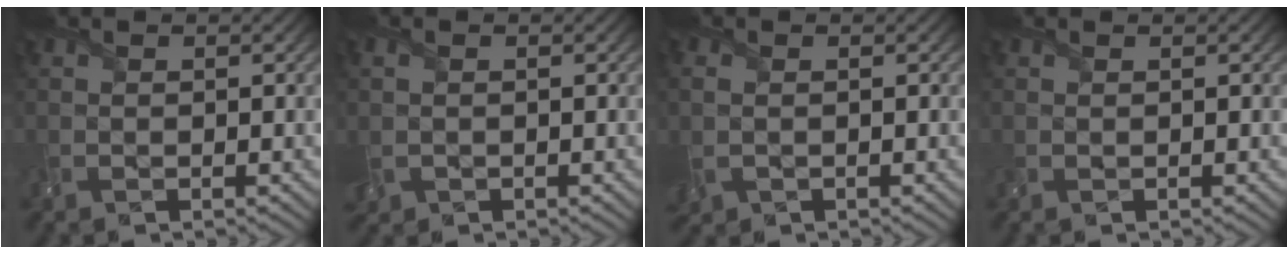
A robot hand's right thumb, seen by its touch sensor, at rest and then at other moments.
{"total": 1.9, "force": [-0.3, 1.4, 1.2], "torque": [-0.038, -0.005, -0.004]}
{"total": 2.6, "force": [-0.3, 2.0, 1.7], "torque": [-0.054, -0.007, -0.005]}
{"total": 0.0}